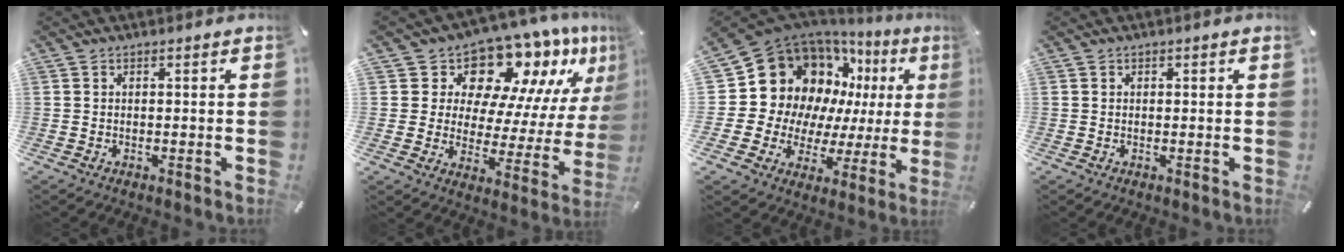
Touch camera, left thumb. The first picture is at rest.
{"total": 11.7, "force": [9.6, 6.1, 2.8], "torque": [-0.044, -0.105, 0.160]}
{"total": 18.6, "force": [8.0, 14.9, 7.7], "torque": [-0.120, -0.075, 0.175]}
{"total": 0.0}